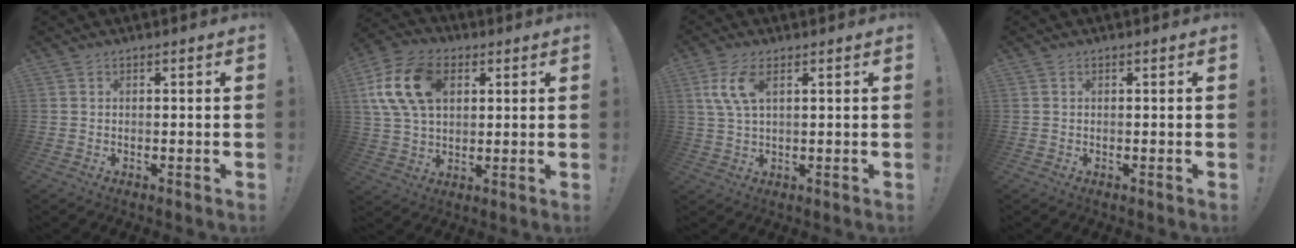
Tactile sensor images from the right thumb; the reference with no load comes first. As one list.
[{"total": 16.9, "force": [5.3, 11.6, 11.1], "torque": [-0.208, 0.000, 0.103]}, {"total": 7.3, "force": [2.6, 3.1, 6.0], "torque": [-0.123, 0.003, 0.050]}, {"total": 0.0}]